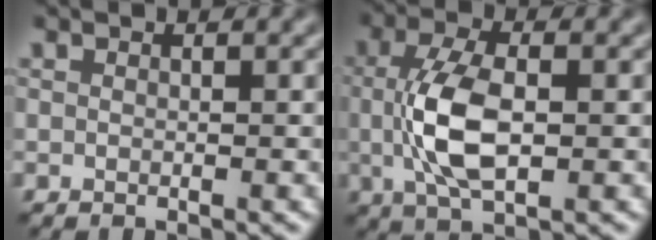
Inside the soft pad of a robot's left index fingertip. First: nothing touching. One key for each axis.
{"total": 6.1, "fx": -0.3, "fy": 2.7, "fz": 5.5, "tx": -0.119, "ty": 0.001, "tz": -0.005}